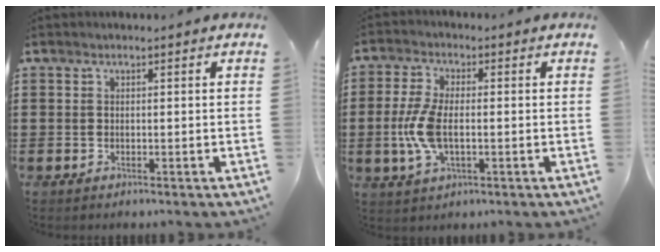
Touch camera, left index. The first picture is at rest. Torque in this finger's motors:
{"motor_torque": [0.62, 0.20, 0.35, 0.14]}